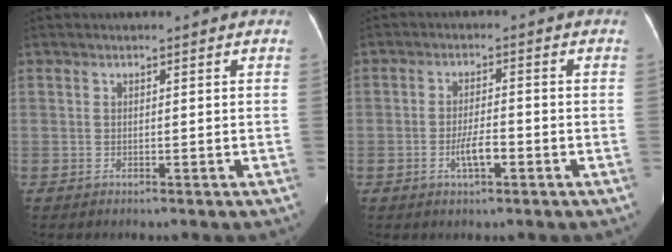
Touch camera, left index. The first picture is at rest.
{"total": 3.8, "force": [-1.7, 0.9, 3.3], "torque": [-0.064, 0.002, -0.030]}